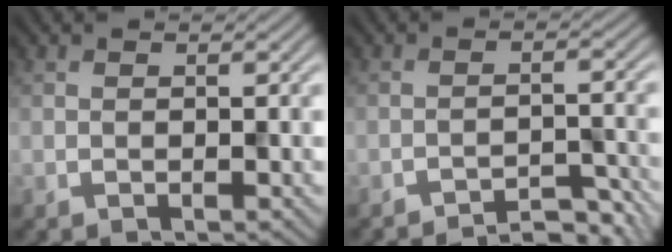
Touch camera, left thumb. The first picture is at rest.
{"total": 4.9, "force": [-4.6, 0.5, 1.8], "torque": [-0.033, 0.013, -0.063]}